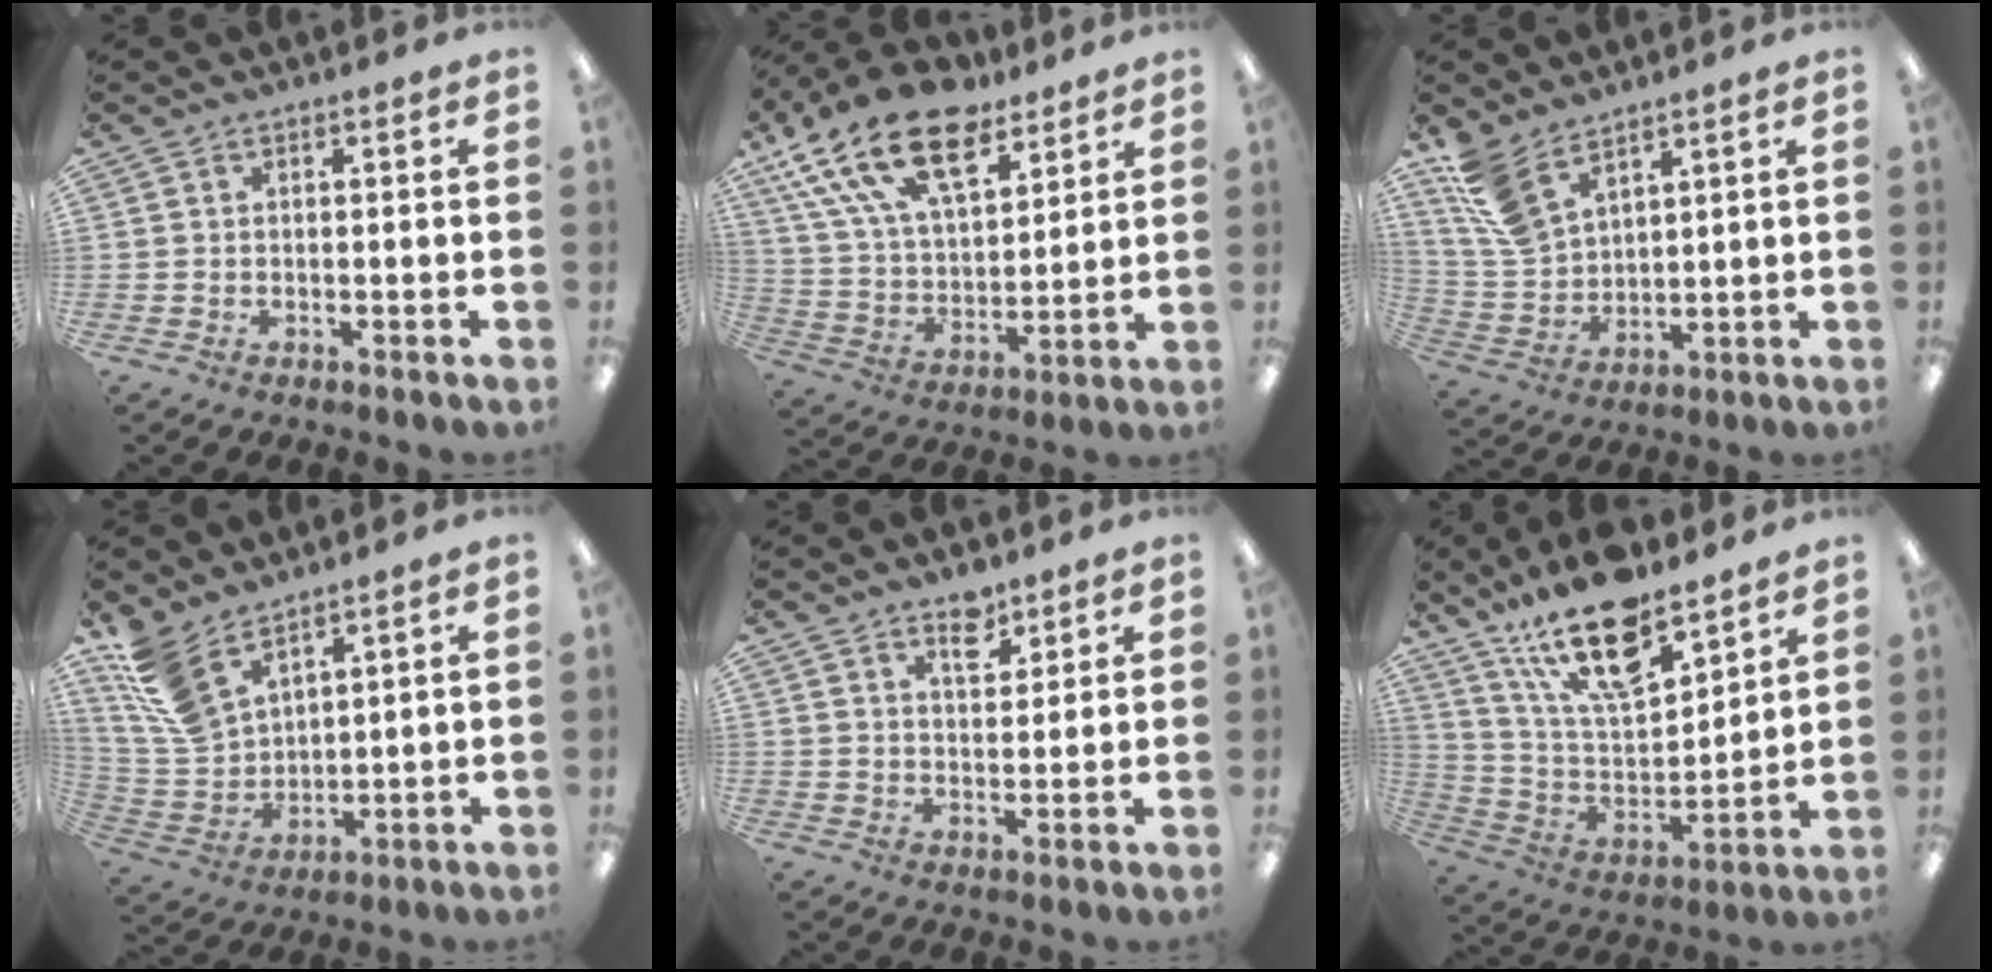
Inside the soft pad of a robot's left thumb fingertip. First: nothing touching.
{"total": 21.5, "force": [13.5, 10.5, 13.0], "torque": [-0.251, -0.067, 0.241]}
{"total": 11.0, "force": [8.3, 4.9, 5.3], "torque": [-0.128, -0.025, 0.165]}
{"total": 12.3, "force": [9.1, 5.8, 5.9], "torque": [-0.151, -0.032, 0.180]}
{"total": 6.2, "force": [4.6, 3.1, 2.9], "torque": [-0.028, -0.026, 0.078]}
{"total": 19.9, "force": [14.3, 7.3, 11.8], "torque": [-0.212, -0.080, 0.247]}